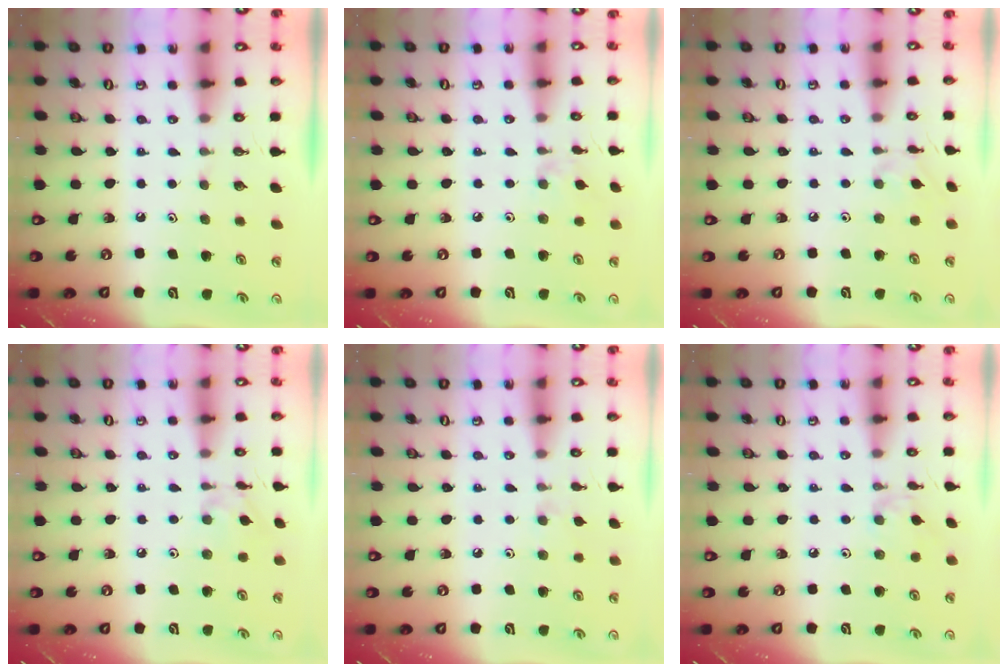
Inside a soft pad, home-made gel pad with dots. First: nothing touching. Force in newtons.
{"total": 3.4, "press": 3.4, "slide": 0.5}
{"total": 1.6, "press": 1.5, "slide": 0.4}
{"total": 4.6, "press": 4.5, "slide": 0.4}
{"total": 3.8, "press": 3.8, "slide": 0.7}
{"total": 2.8, "press": 2.7, "slide": 0.6}